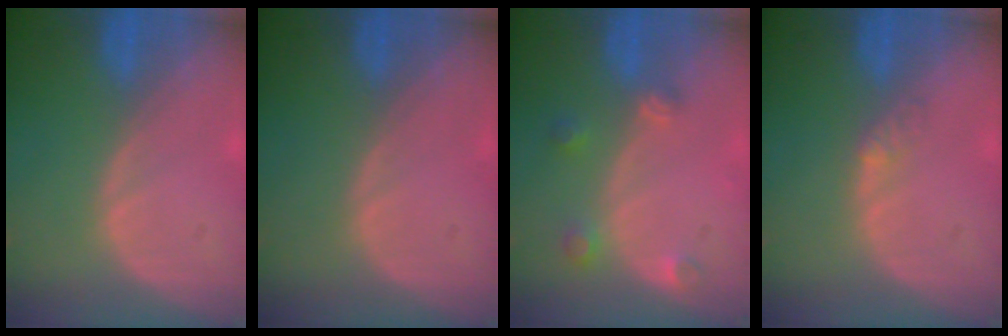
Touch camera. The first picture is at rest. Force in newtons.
{"total": 0.0}
{"total": 2.7, "press": 2.7, "slide": 0.3}
{"total": 1.8, "press": 1.6, "slide": 1.0}